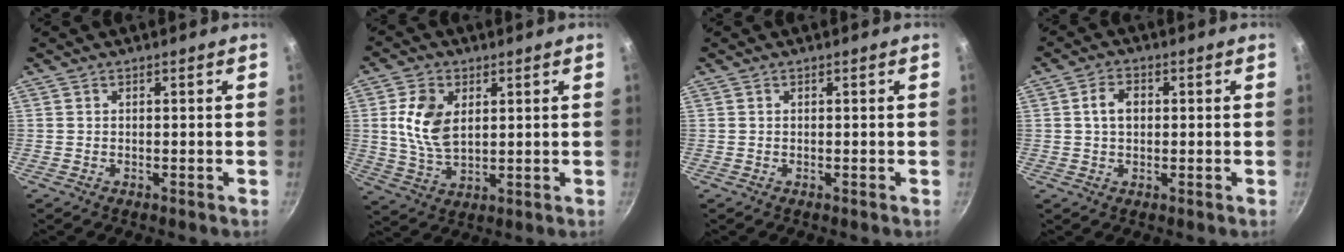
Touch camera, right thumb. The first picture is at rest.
{"total": 9.6, "force": [2.3, 5.9, 7.2], "torque": [-0.133, -0.012, 0.046]}
{"total": 0.0}
{"total": 4.3, "force": [0.5, 3.0, 3.0], "torque": [-0.042, 0.009, 0.005]}